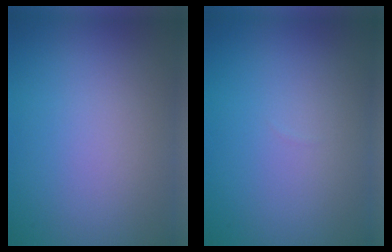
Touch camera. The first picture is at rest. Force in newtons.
{"total": 0.0}